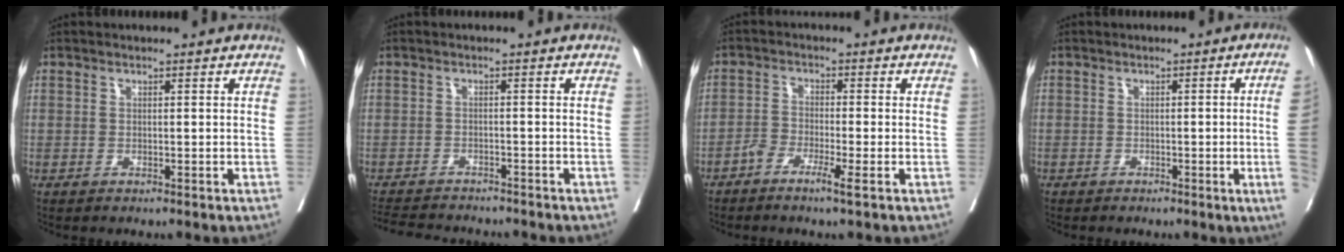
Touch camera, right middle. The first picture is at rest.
{"total": 9.9, "force": [-9.1, 2.1, 3.2], "torque": [-0.059, -0.007, -0.127]}
{"total": 3.8, "force": [-2.4, 0.2, 3.0], "torque": [-0.059, -0.002, -0.051]}
{"total": 5.5, "force": [-0.9, -1.8, 5.1], "torque": [-0.051, -0.011, -0.015]}